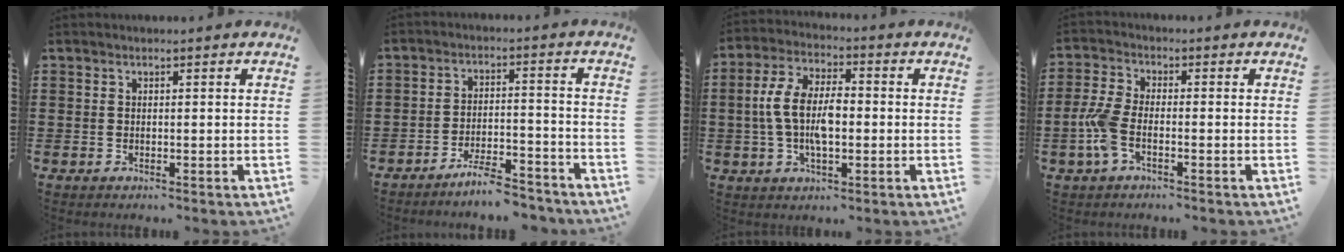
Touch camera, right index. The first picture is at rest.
{"total": 5.6, "force": [-5.2, 0.5, 2.0], "torque": [-0.037, 0.001, -0.099]}
{"total": 8.8, "force": [-0.5, 4.4, 7.6], "torque": [-0.173, 0.003, -0.019]}
{"total": 5.4, "force": [-1.7, 2.3, 4.5], "torque": [-0.112, -0.005, -0.038]}